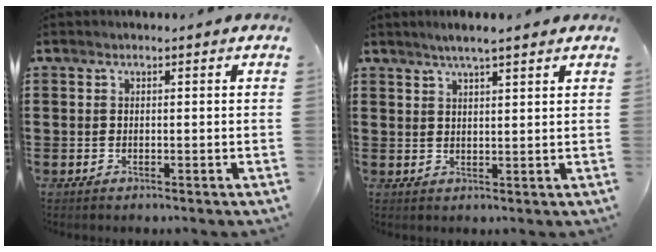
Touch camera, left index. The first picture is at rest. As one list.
[{"total": 3.3, "force": [2.6, 0.1, 2.0], "torque": [-0.043, 0.001, 0.046]}]